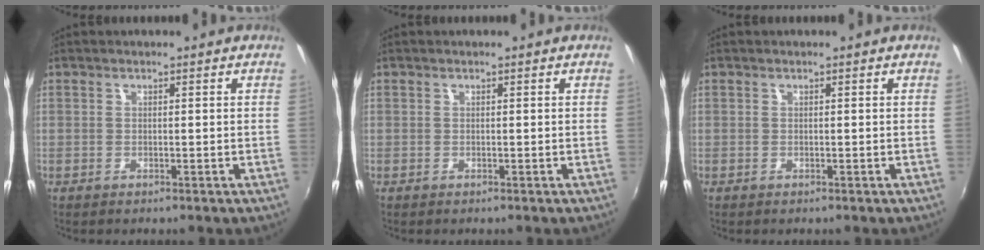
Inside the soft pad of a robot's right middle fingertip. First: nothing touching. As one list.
[{"total": 0.0}, {"total": 0.0}]